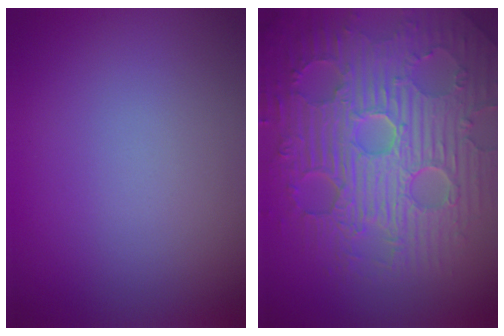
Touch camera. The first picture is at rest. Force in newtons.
{"total": 11.0, "press": 7.2, "slide": 8.3}